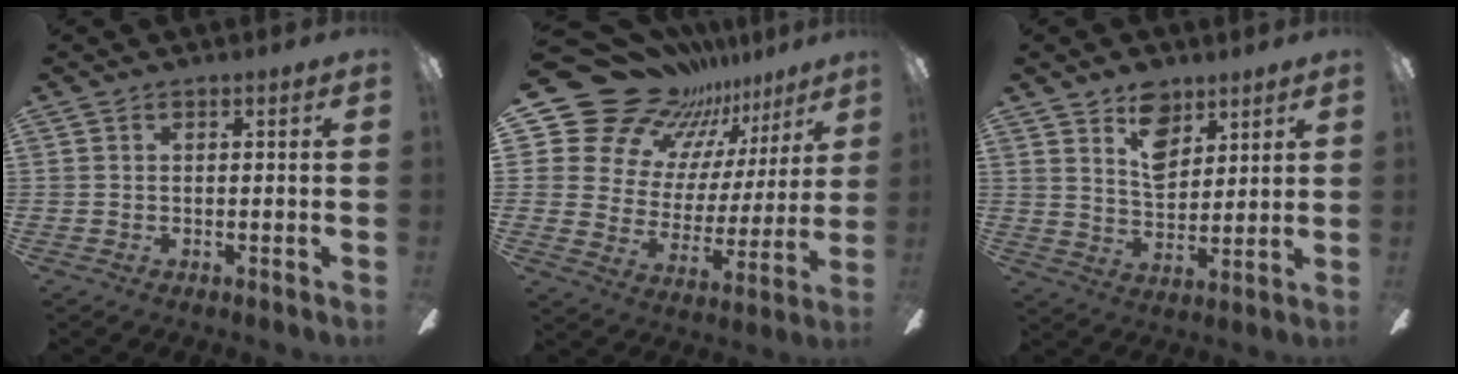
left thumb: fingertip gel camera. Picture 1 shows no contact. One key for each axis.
{"total": 20.2, "fx": 15.7, "fy": 11.9, "fz": 4.2, "tx": -0.088, "ty": -0.125, "tz": 0.307}
{"total": 9.9, "fx": 6.4, "fy": 6.0, "fz": 4.7, "tx": -0.063, "ty": -0.024, "tz": 0.114}